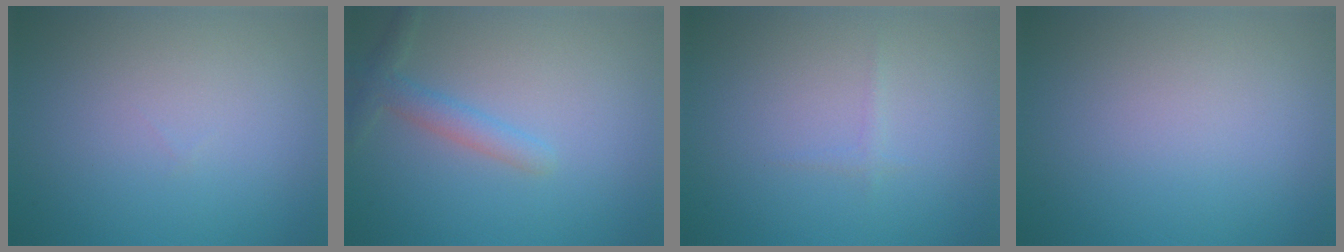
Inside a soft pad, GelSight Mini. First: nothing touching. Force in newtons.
{"total": 2.2, "press": 2.2, "slide": 0.1}
{"total": 0.6, "press": 0.6, "slide": 0.0}
{"total": 0.0}